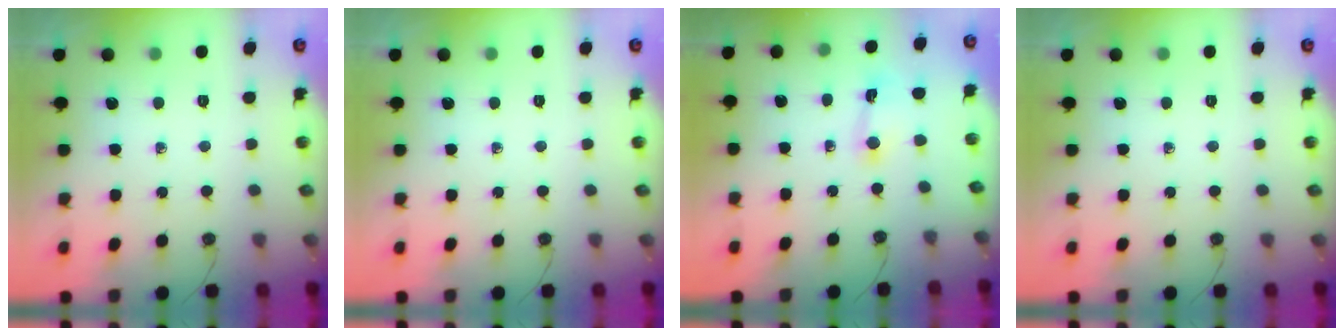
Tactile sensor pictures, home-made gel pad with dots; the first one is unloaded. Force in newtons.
{"total": 0.0}
{"total": 2.0, "press": 2.0, "slide": 0.4}
{"total": 0.0}